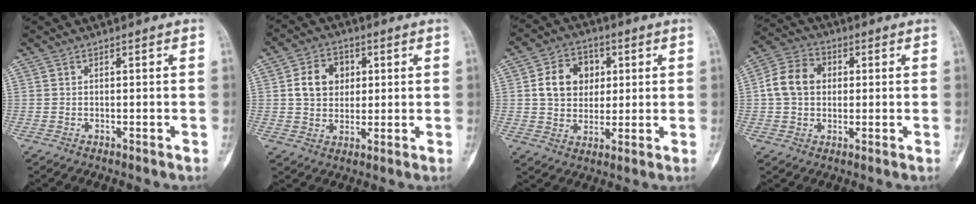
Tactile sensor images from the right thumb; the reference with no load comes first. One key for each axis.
{"total": 8.6, "fx": 1.8, "fy": 6.9, "fz": 4.8, "tx": -0.049, "ty": 0.000, "tz": 0.028}
{"total": 10.6, "fx": 2.3, "fy": 8.5, "fz": 5.9, "tx": -0.060, "ty": 0.002, "tz": 0.036}
{"total": 9.4, "fx": 0.9, "fy": 7.4, "fz": 5.6, "tx": -0.087, "ty": 0.021, "tz": 0.008}